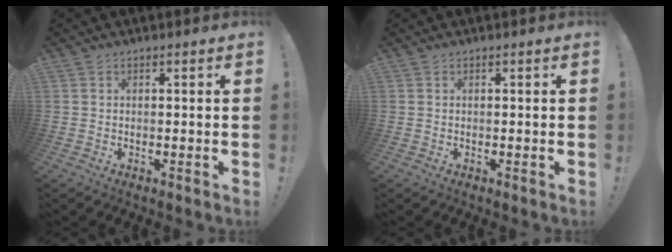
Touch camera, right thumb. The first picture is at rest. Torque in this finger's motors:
{"motor_torque": [0.00, 0.00, 0.00, 0.00, 0.00]}